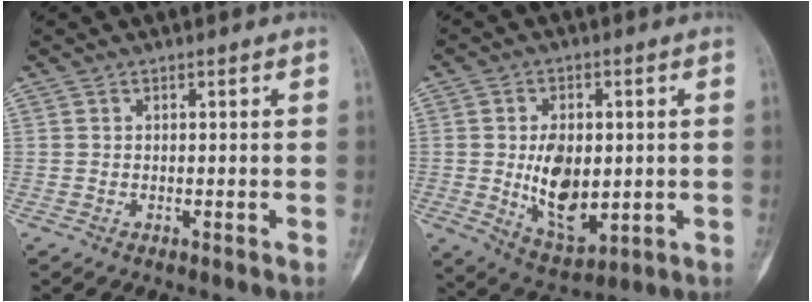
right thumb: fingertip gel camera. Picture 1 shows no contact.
{"total": 14.4, "force": [-0.7, 8.7, 11.5], "torque": [-0.160, -0.012, 0.009]}